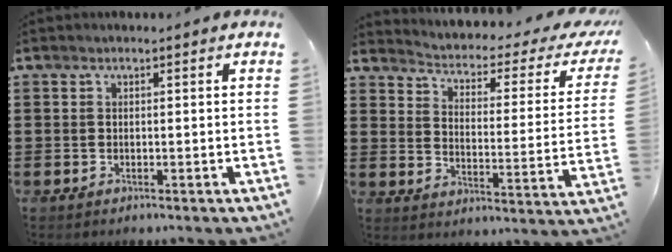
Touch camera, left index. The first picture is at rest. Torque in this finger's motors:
{"motor_torque": [0.20, -0.98, 0.13, 0.00]}